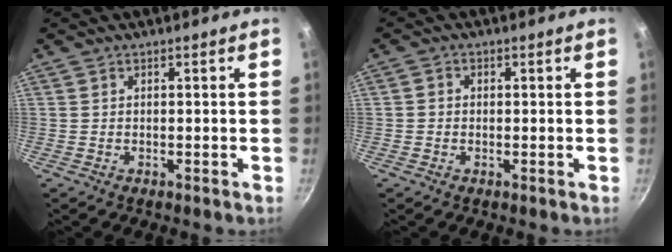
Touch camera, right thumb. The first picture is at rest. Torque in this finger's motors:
{"motor_torque": [-0.03, -0.11, -0.35, 0.06, 0.07]}